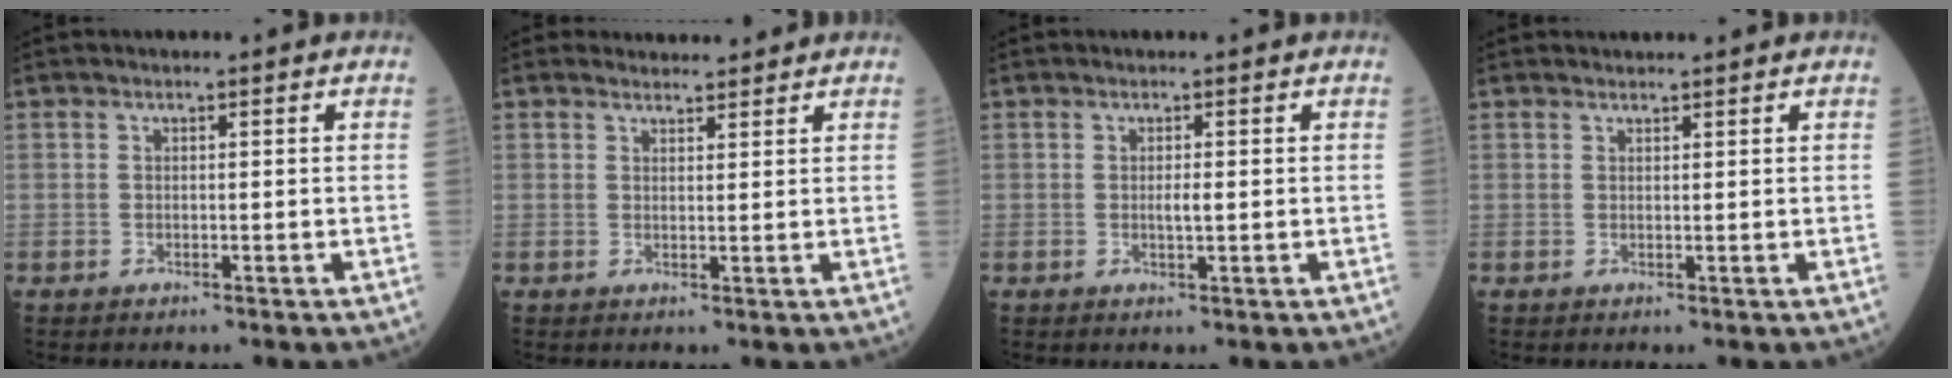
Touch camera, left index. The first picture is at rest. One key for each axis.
{"total": 3.0, "fx": 2.9, "fy": 0.8, "fz": 0.0, "tx": -0.006, "ty": 0.009, "tz": 0.040}
{"total": 1.1, "fx": 0.1, "fy": 0.1, "fz": 1.1, "tx": -0.024, "ty": -0.002, "tz": 0.003}
{"total": 1.4, "fx": 1.4, "fy": 0.1, "fz": 0.1, "tx": -0.008, "ty": 0.010, "tz": 0.027}